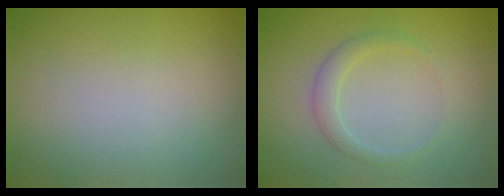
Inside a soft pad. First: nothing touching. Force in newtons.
{"total": 1.5, "press": 1.5, "slide": 0.0}